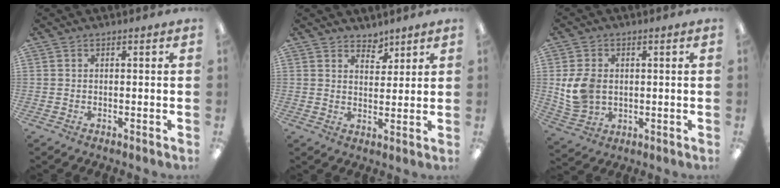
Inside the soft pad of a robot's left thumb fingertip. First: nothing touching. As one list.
[{"total": 4.3, "force": [3.8, 1.9, 0.5], "torque": [0.004, -0.027, 0.068]}, {"total": 8.8, "force": [1.1, 6.7, 5.6], "torque": [-0.115, 0.005, 0.022]}]